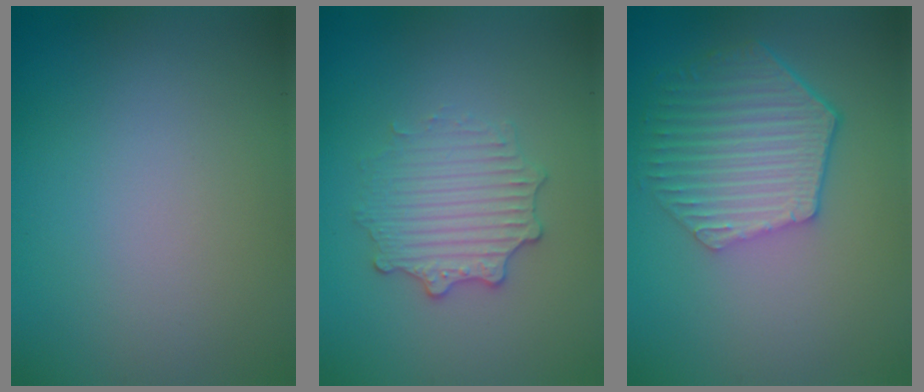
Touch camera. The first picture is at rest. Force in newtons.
{"total": 3.1, "press": 2.9, "slide": 1.0}
{"total": 6.1, "press": 4.7, "slide": 3.9}